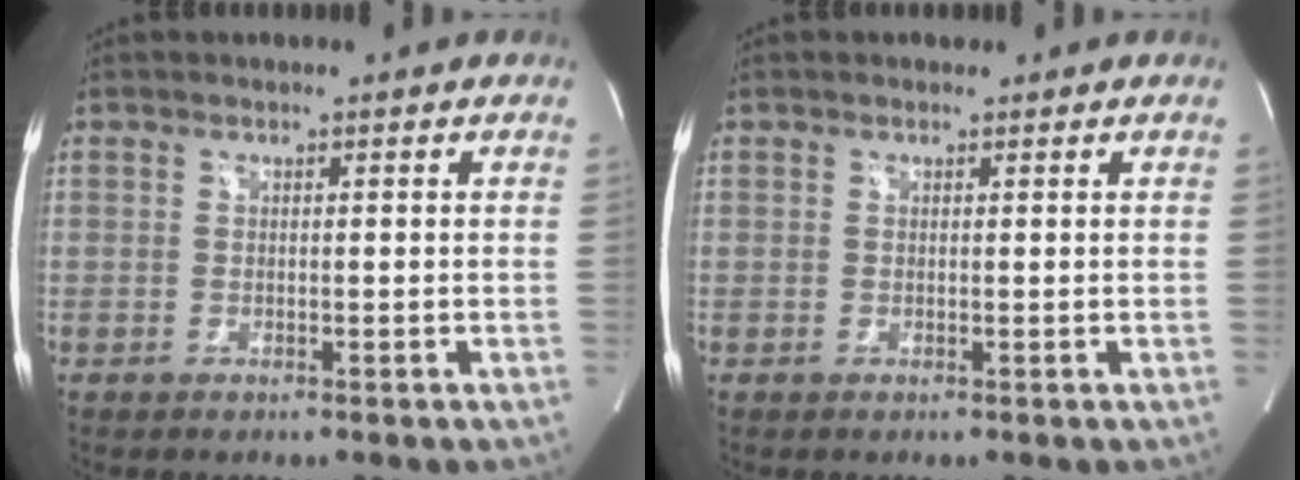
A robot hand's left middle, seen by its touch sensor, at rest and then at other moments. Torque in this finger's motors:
{"motor_torque": [0.13, -0.06, -0.02, 0.00]}